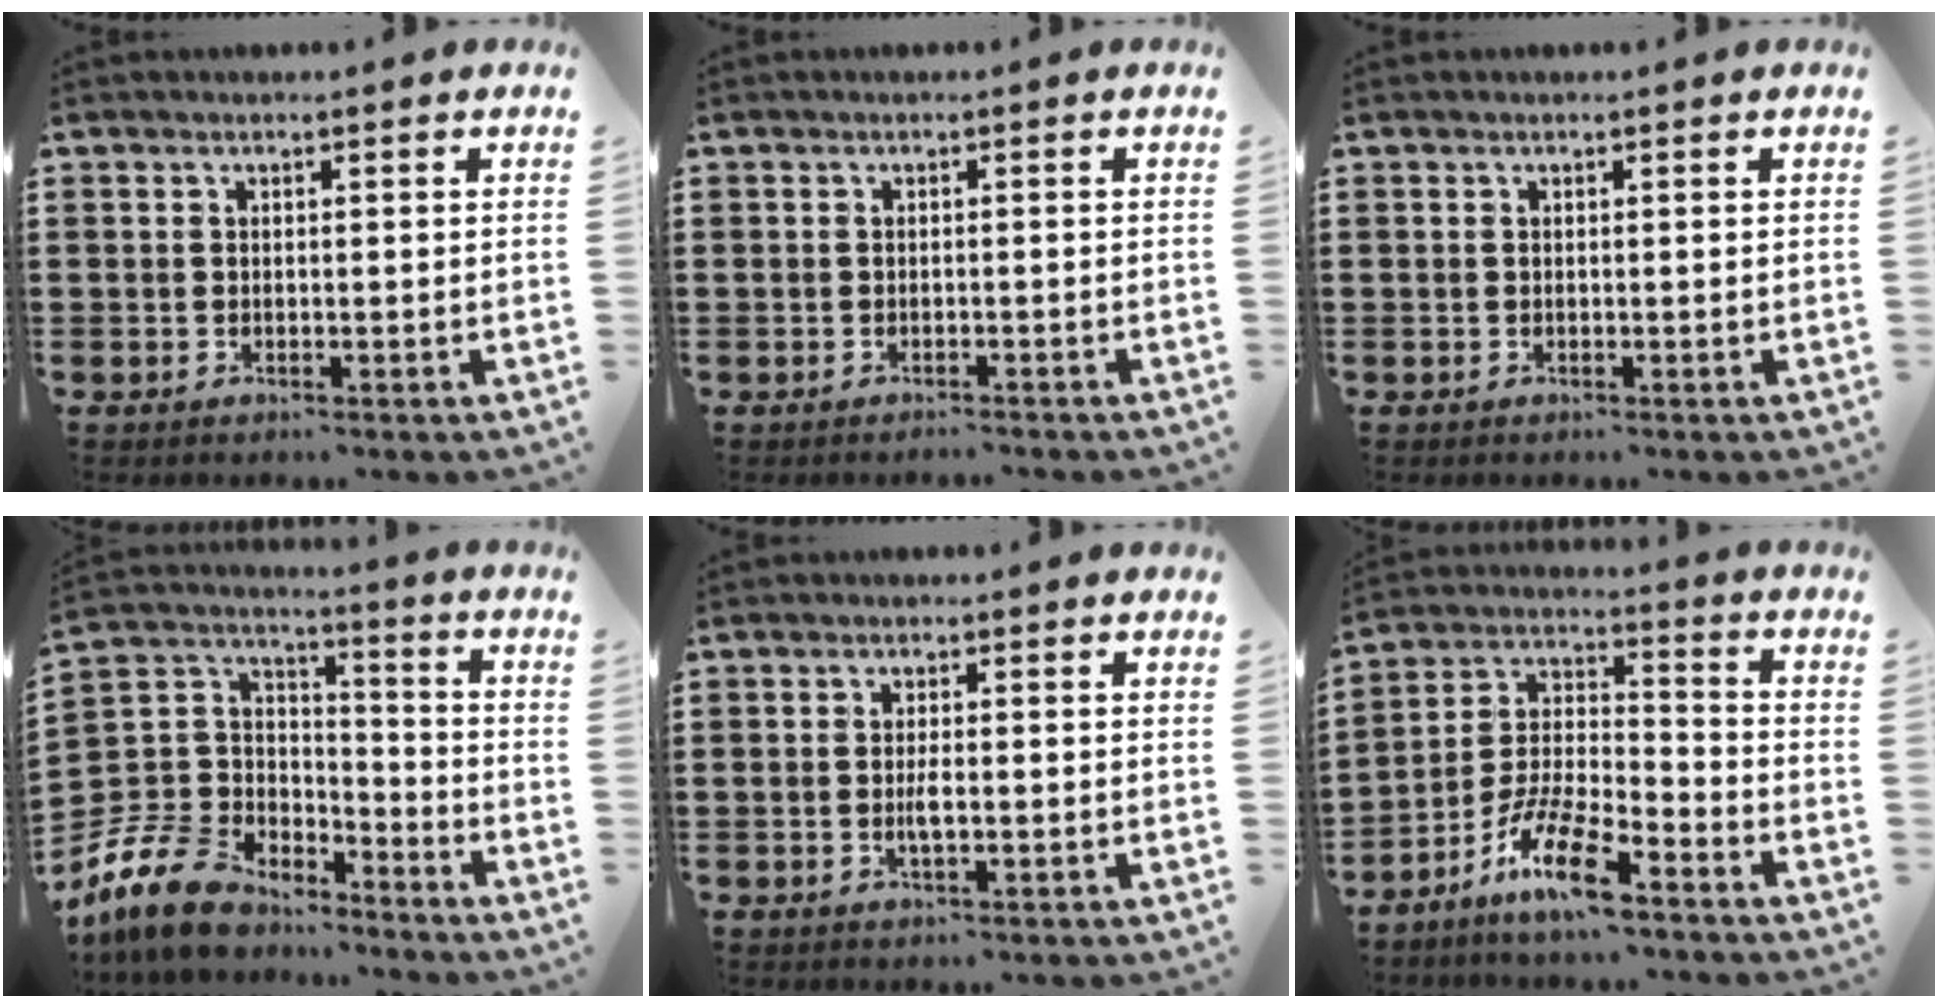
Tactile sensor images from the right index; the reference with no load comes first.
{"total": 0.8, "force": [-0.8, 0.0, 0.0], "torque": [-0.001, 0.000, -0.017]}
{"total": 0.0}
{"total": 11.2, "force": [-9.3, 5.4, 3.1], "torque": [-0.110, 0.022, -0.189]}
{"total": 2.4, "force": [-0.5, 0.7, 2.3], "torque": [-0.049, -0.003, -0.011]}
{"total": 10.6, "force": [-7.6, 2.4, 7.1], "torque": [-0.156, 0.007, -0.146]}